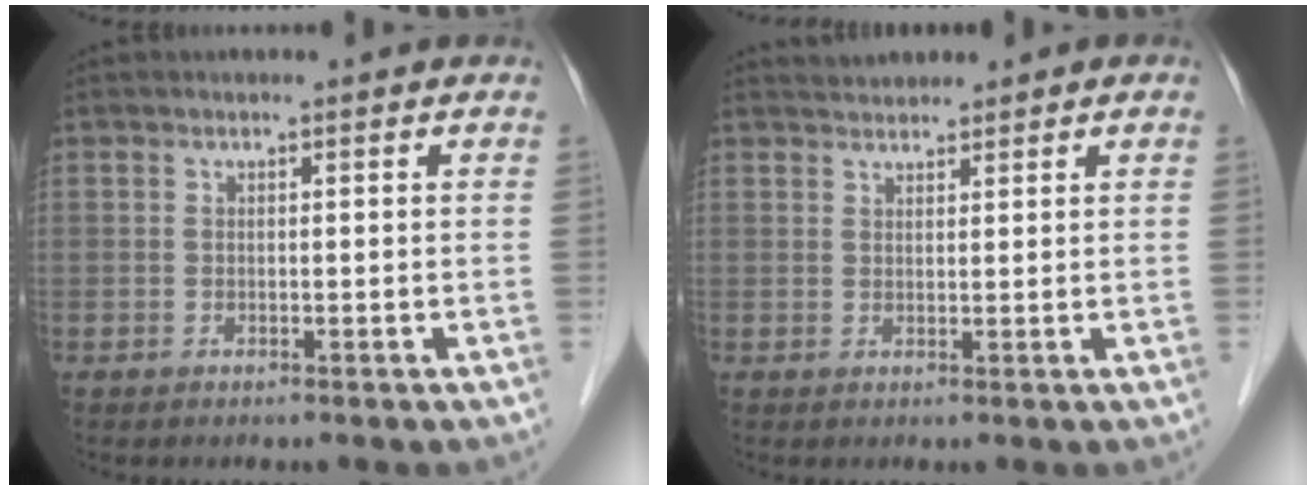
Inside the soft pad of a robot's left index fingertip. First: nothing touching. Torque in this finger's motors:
{"motor_torque": [0.09, -0.54, 0.42, 0.07]}